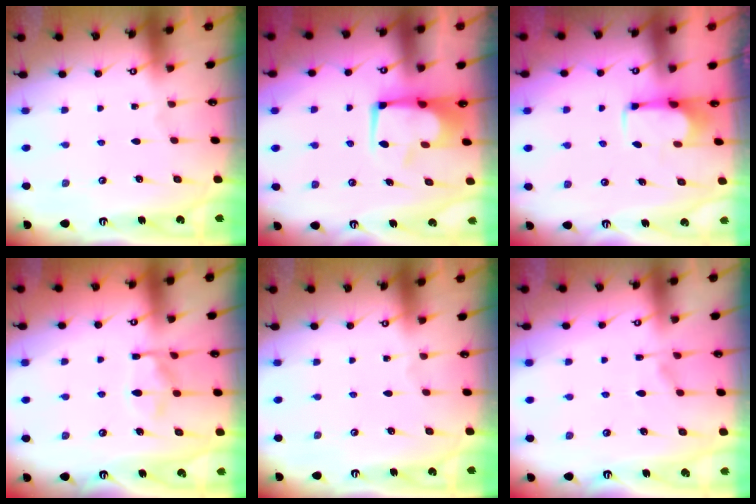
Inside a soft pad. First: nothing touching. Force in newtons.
{"total": 2.4, "press": 2.3, "slide": 0.8}
{"total": 2.8, "press": 2.6, "slide": 1.0}
{"total": 10.9, "press": 10.8, "slide": 1.4}
{"total": 0.0}
{"total": 1.4, "press": 0.4, "slide": 1.4}